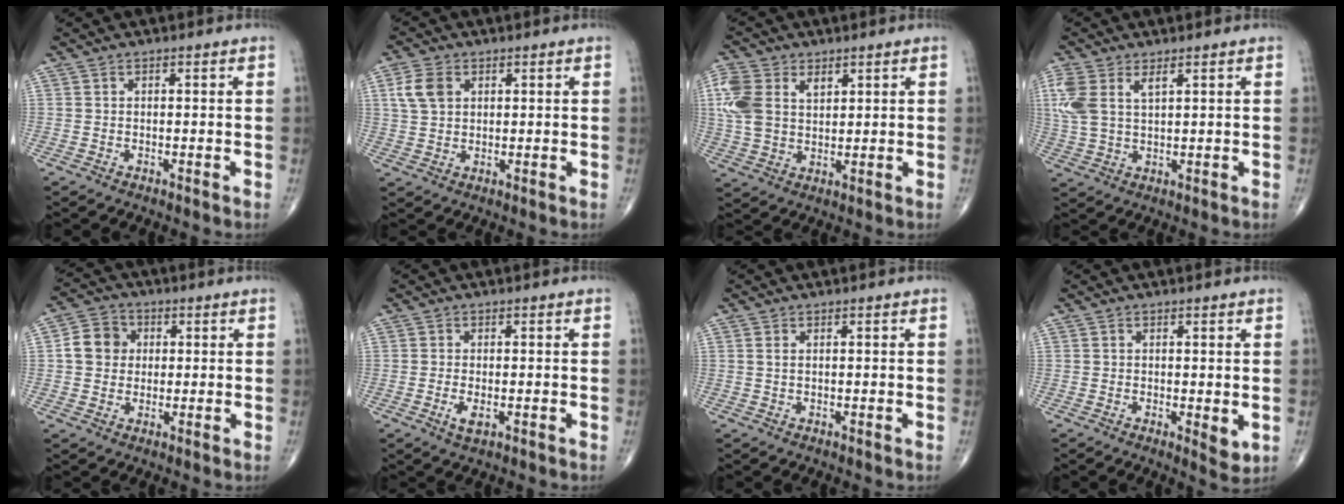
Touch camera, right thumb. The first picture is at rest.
{"total": 5.7, "force": [1.9, 4.0, 3.6], "torque": [-0.067, 0.002, 0.037]}
{"total": 10.7, "force": [3.7, 7.2, 6.9], "torque": [-0.143, 0.000, 0.074]}
{"total": 8.1, "force": [3.2, 4.0, 6.3], "torque": [-0.154, 0.007, 0.072]}
{"total": 7.0, "force": [0.8, 6.2, 3.2], "torque": [-0.039, 0.010, 0.004]}
{"total": 2.5, "force": [-0.7, 1.0, 2.2], "torque": [-0.044, -0.005, -0.013]}
{"total": 0.7, "force": [0.3, 0.3, 0.6], "torque": [-0.016, 0.005, 0.008]}
{"total": 3.0, "force": [-0.2, 1.0, 2.8], "torque": [-0.035, -0.011, -0.004]}